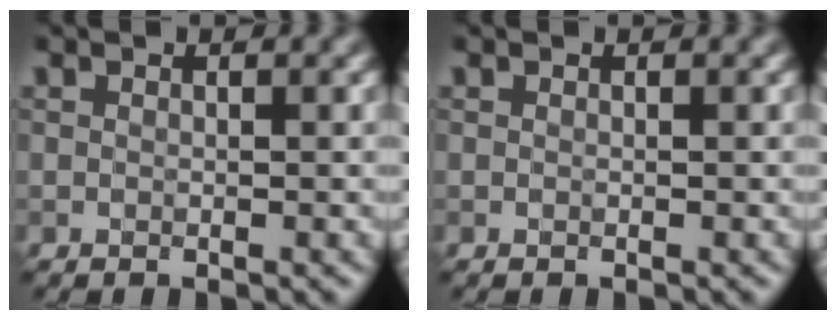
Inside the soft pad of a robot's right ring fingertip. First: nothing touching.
{"total": 0.0}